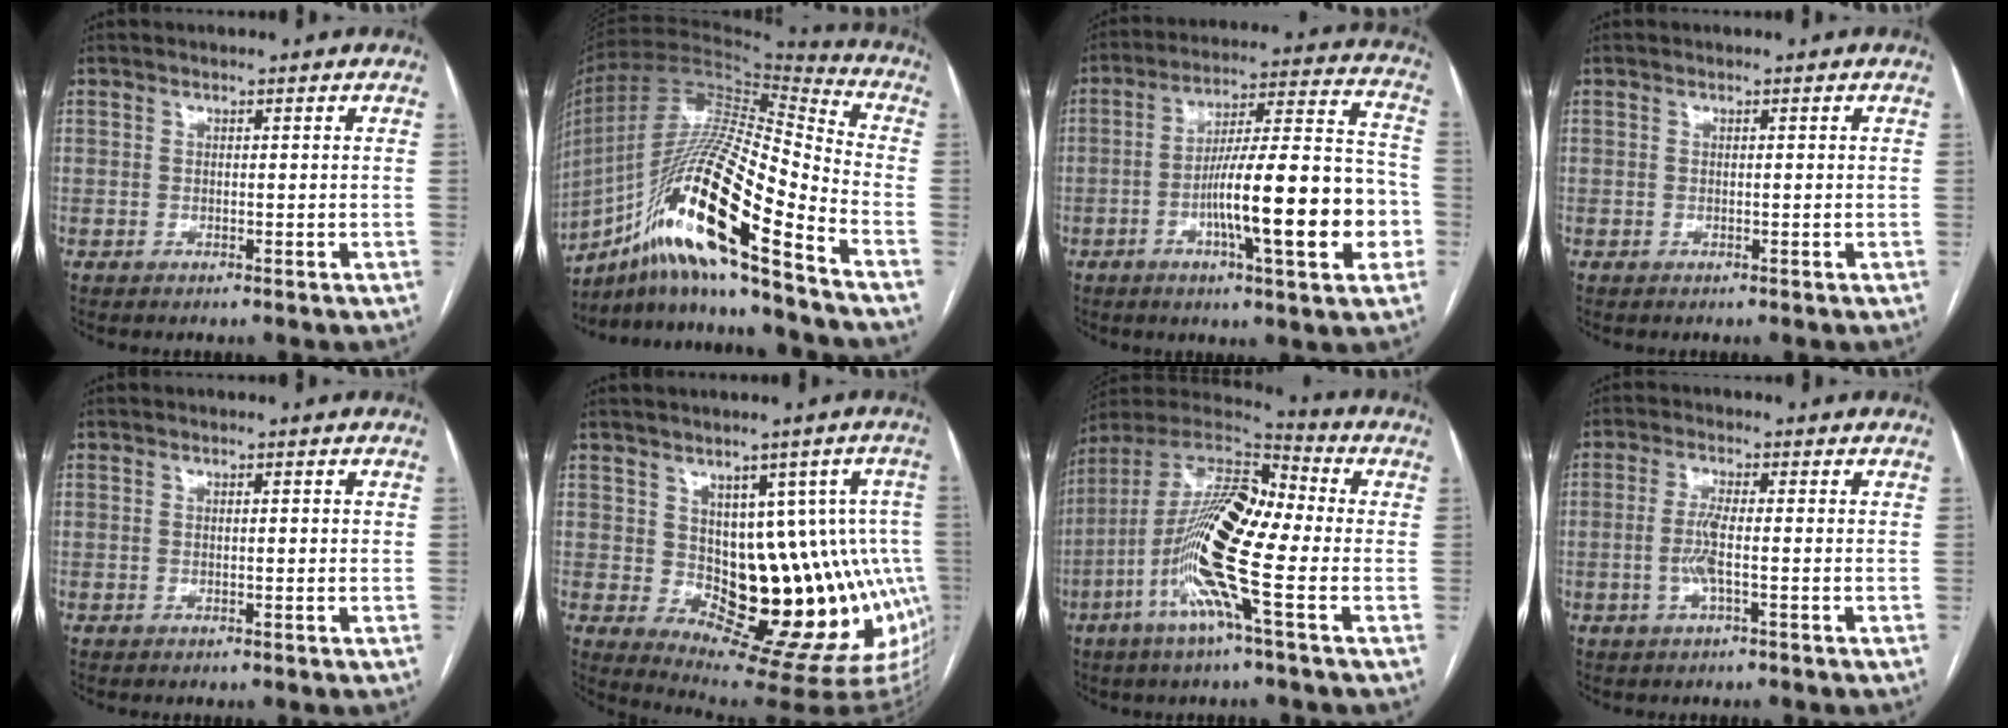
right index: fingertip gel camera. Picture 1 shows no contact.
{"total": 22.6, "force": [-12.8, 1.4, 18.5], "torque": [-0.370, -0.017, -0.237]}
{"total": 19.0, "force": [-5.1, 2.5, 18.2], "torque": [-0.269, 0.016, -0.075]}
{"total": 0.0}
{"total": 0.8, "force": [0.1, 0.1, 0.7], "torque": [-0.014, 0.001, 0.002]}
{"total": 15.5, "force": [-0.4, 7.1, 13.8], "torque": [-0.126, 0.025, 0.015]}
{"total": 17.4, "force": [-4.3, 2.4, 16.7], "torque": [-0.330, 0.004, -0.090]}
{"total": 3.8, "force": [-0.8, 0.2, 3.7], "torque": [-0.081, -0.004, -0.018]}